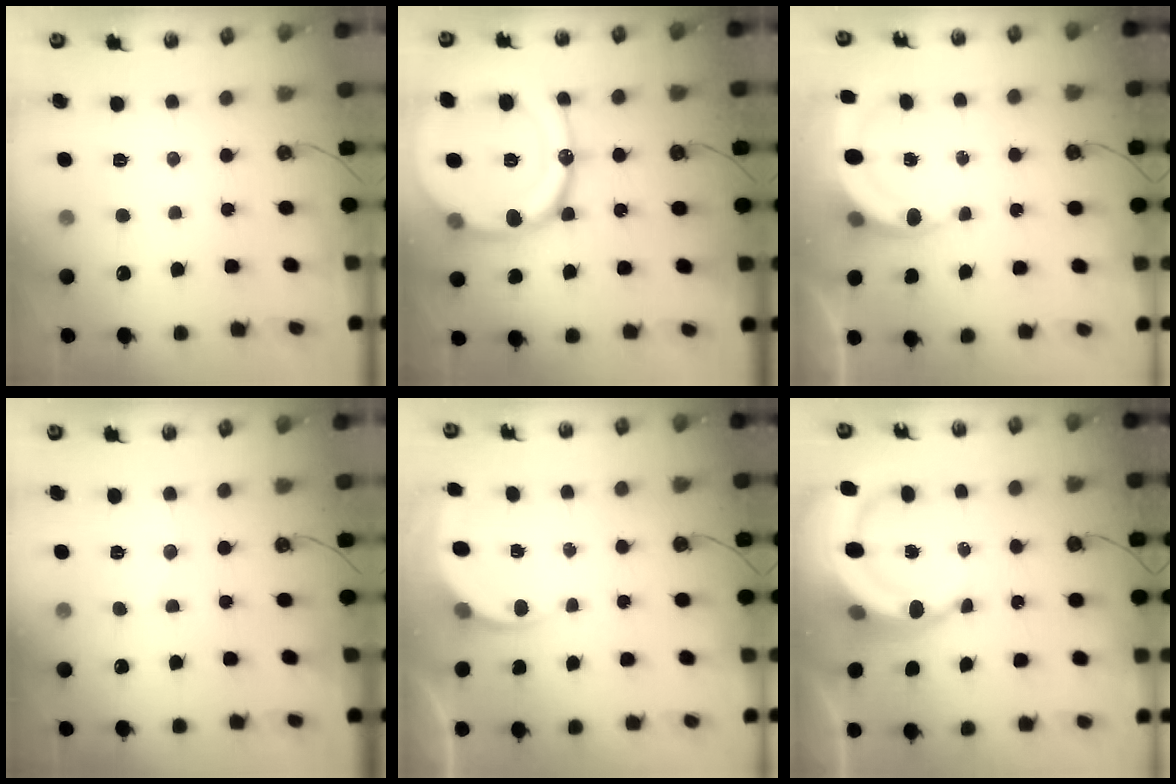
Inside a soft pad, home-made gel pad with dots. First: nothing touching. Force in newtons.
{"total": 25.9, "press": 25.8, "slide": 2.3}
{"total": 6.3, "press": 6.1, "slide": 1.6}
{"total": 6.8, "press": 6.8, "slide": 0.5}
{"total": 5.7, "press": 5.7, "slide": 0.3}
{"total": 12.2, "press": 12.0, "slide": 2.3}